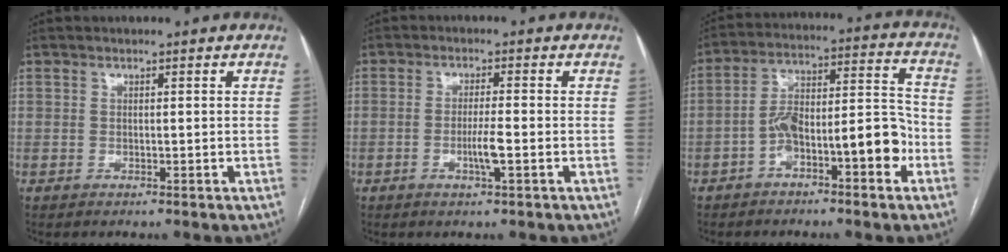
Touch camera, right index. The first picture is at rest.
{"total": 3.7, "force": [-1.2, 0.0, 3.5], "torque": [-0.068, -0.005, -0.023]}
{"total": 11.7, "force": [-4.6, 3.2, 10.2], "torque": [-0.165, 0.045, -0.071]}